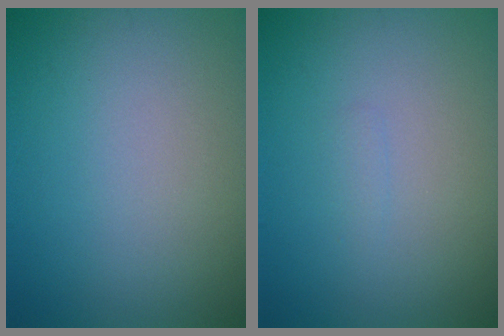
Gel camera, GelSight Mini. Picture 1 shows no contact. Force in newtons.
{"total": 0.5, "press": 0.5, "slide": 0.1}